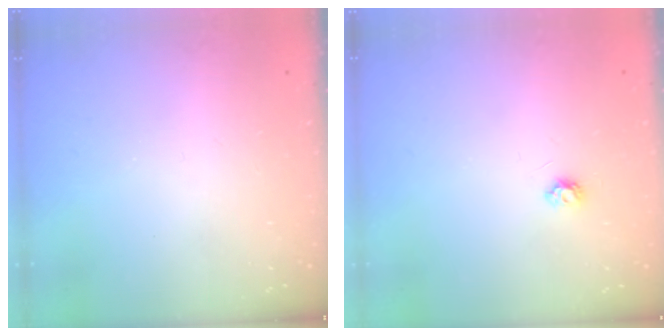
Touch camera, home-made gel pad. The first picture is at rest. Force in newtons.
{"total": 3.9, "press": 3.8, "slide": 0.6}